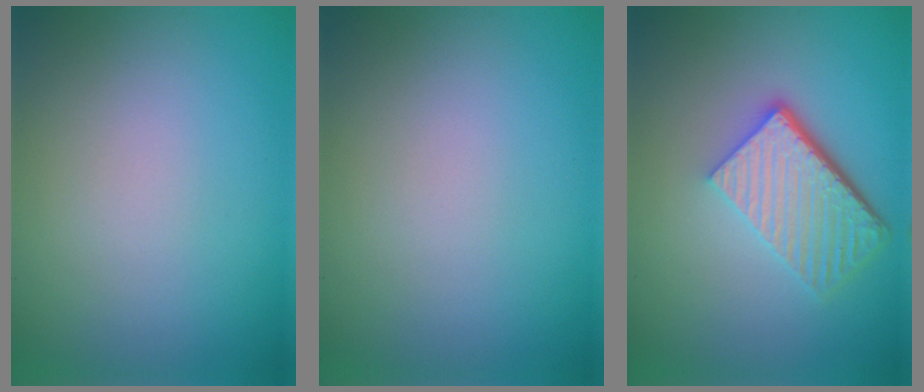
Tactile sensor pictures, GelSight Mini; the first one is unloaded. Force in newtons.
{"total": 0.0}
{"total": 5.9, "press": 4.0, "slide": 4.3}